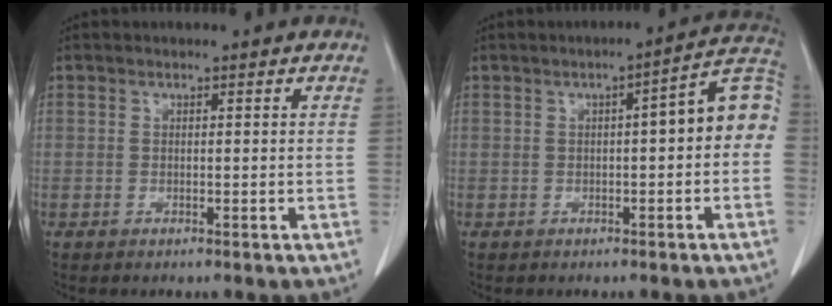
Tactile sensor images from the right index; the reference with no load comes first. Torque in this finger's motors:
{"motor_torque": [0.51, -0.06, 0.17, 0.04]}